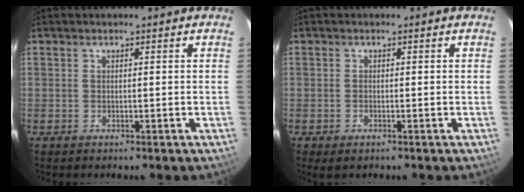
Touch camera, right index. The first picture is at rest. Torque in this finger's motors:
{"motor_torque": [0.18, 0.02, 0.09, 0.01]}